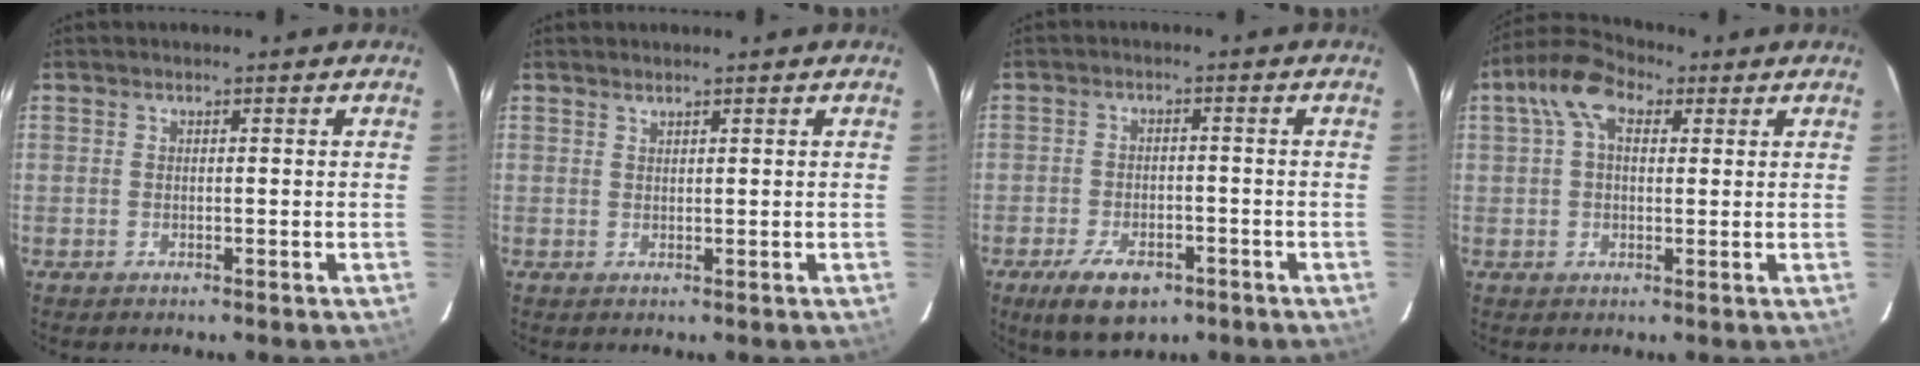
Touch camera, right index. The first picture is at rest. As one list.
[{"total": 0.7, "force": [0.7, 0.1, 0.2], "torque": [-0.003, 0.002, 0.014]}, {"total": 9.1, "force": [-5.7, 4.6, 5.5], "torque": [-0.120, -0.012, -0.086]}, {"total": 8.0, "force": [2.8, 4.9, 5.7], "torque": [-0.116, 0.034, 0.044]}]